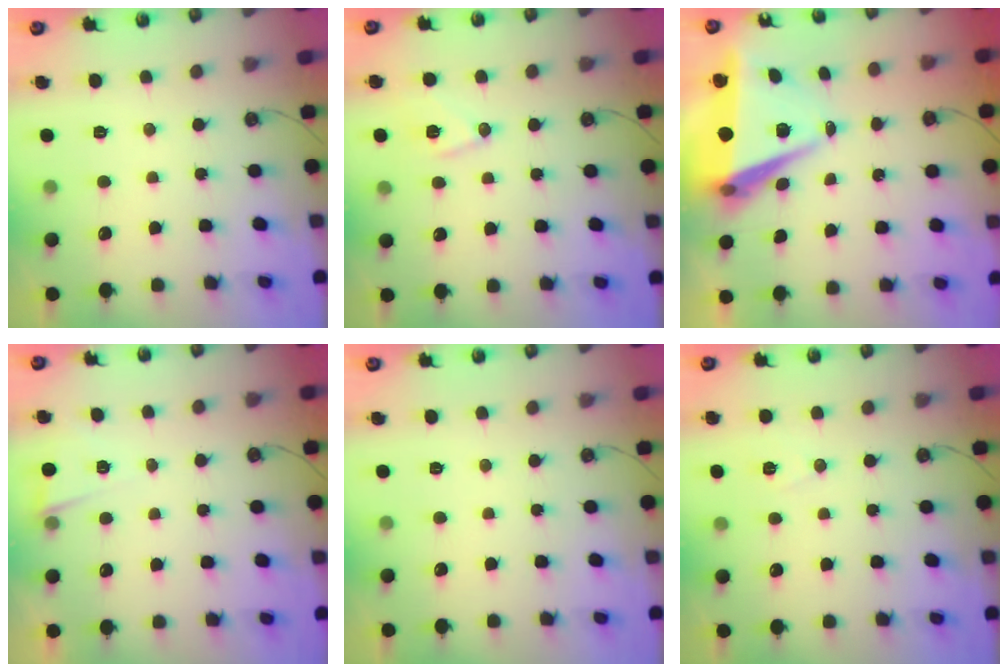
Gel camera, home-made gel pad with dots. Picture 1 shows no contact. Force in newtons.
{"total": 9.5, "press": 9.2, "slide": 2.5}
{"total": 8.7, "press": 7.8, "slide": 4.0}
{"total": 2.8, "press": 2.3, "slide": 1.6}
{"total": 0.0}
{"total": 7.1, "press": 5.4, "slide": 4.5}